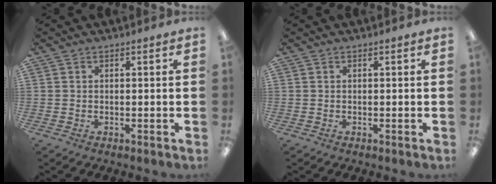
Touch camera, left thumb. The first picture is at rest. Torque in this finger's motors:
{"motor_torque": [0.00, 0.00, -0.09, 0.09, 0.00]}